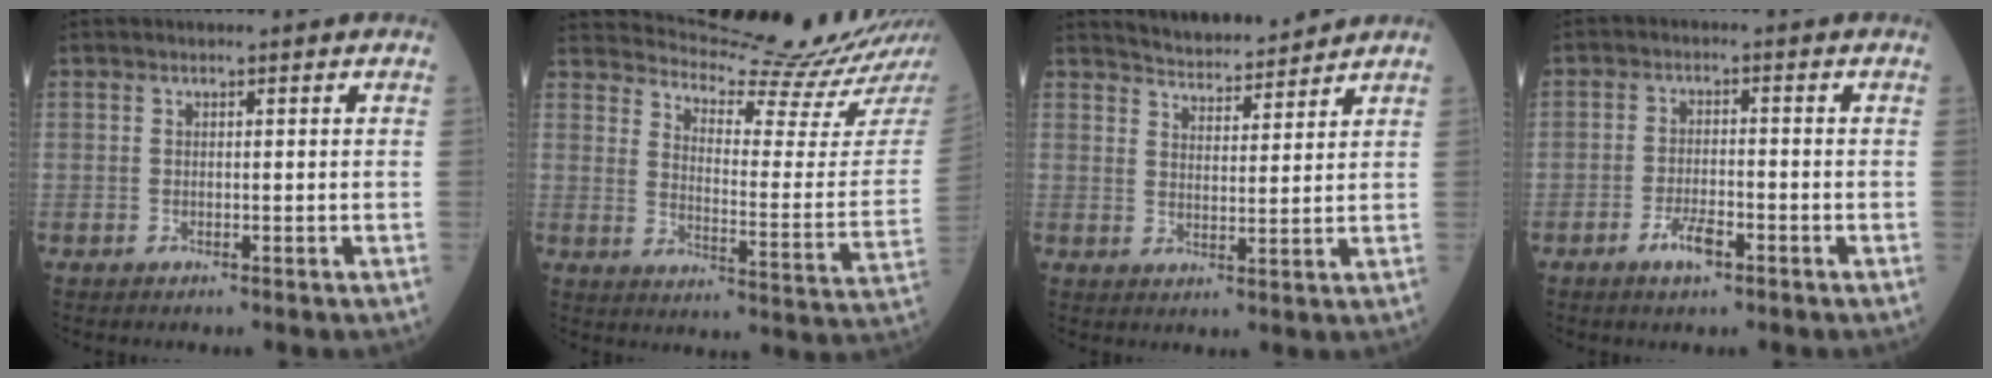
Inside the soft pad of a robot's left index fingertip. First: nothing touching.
{"total": 20.1, "force": [19.2, -1.9, 5.4], "torque": [-0.099, -0.117, 0.254]}
{"total": 7.5, "force": [7.4, 0.6, 1.2], "torque": [-0.031, 0.011, 0.119]}
{"total": 3.8, "force": [-2.3, 1.1, 2.8], "torque": [-0.058, 0.000, -0.042]}